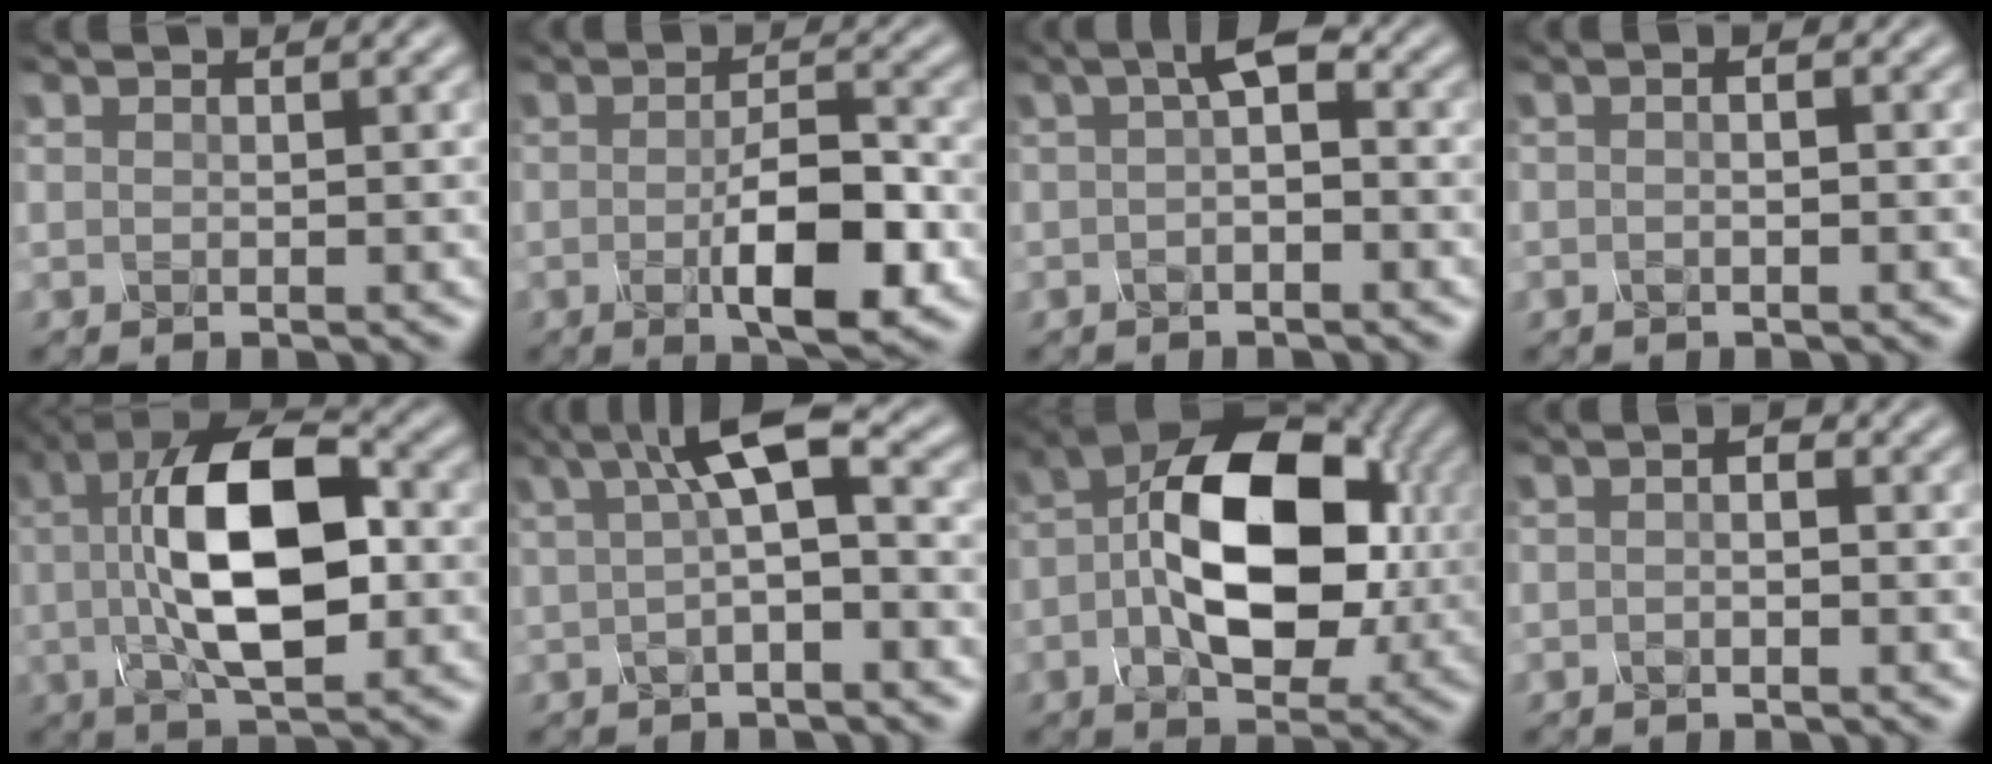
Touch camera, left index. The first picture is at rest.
{"total": 6.6, "force": [-1.9, 2.2, 6.0], "torque": [-0.096, -0.011, -0.030]}
{"total": 2.5, "force": [0.0, 0.6, 2.4], "torque": [-0.040, 0.002, -0.006]}
{"total": 1.5, "force": [0.0, 0.5, 1.4], "torque": [-0.004, -0.009, -0.014]}
{"total": 11.3, "force": [0.7, 4.9, 10.2], "torque": [-0.168, 0.013, 0.006]}
{"total": 5.7, "force": [1.2, 1.5, 5.4], "torque": [-0.078, 0.015, 0.011]}
{"total": 11.9, "force": [0.1, 7.0, 9.6], "torque": [-0.152, 0.005, -0.003]}
{"total": 1.4, "force": [-0.4, 0.5, 1.2], "torque": [-0.014, -0.008, -0.012]}